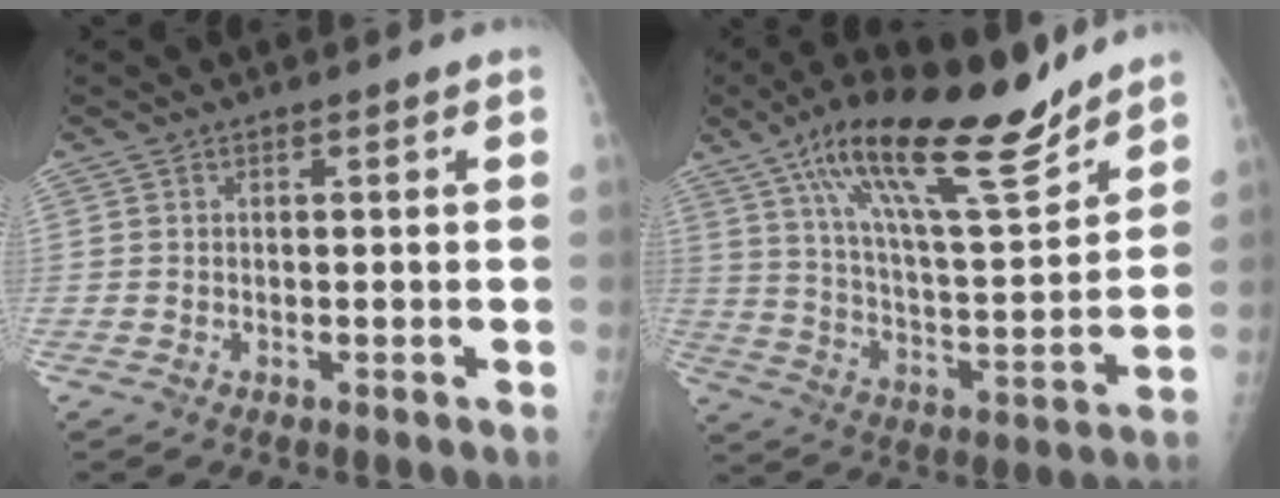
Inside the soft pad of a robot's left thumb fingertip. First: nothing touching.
{"total": 21.5, "force": [15.0, 5.2, 14.4], "torque": [-0.217, -0.067, 0.258]}